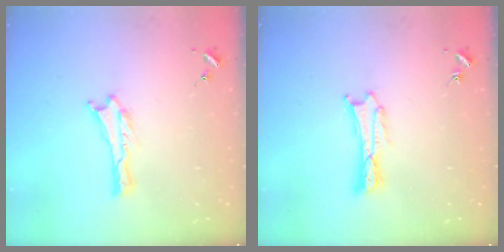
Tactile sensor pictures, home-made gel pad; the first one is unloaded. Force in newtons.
{"total": 0.6, "press": 0.6, "slide": 0.2}